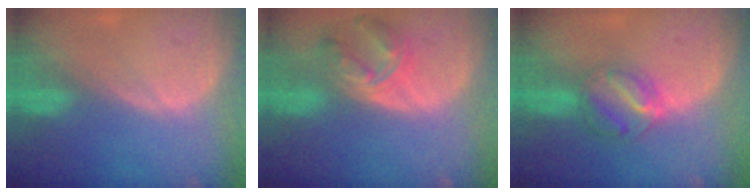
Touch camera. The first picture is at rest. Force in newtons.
{"total": 7.9, "press": 6.9, "slide": 3.8}
{"total": 6.5, "press": 5.5, "slide": 3.3}